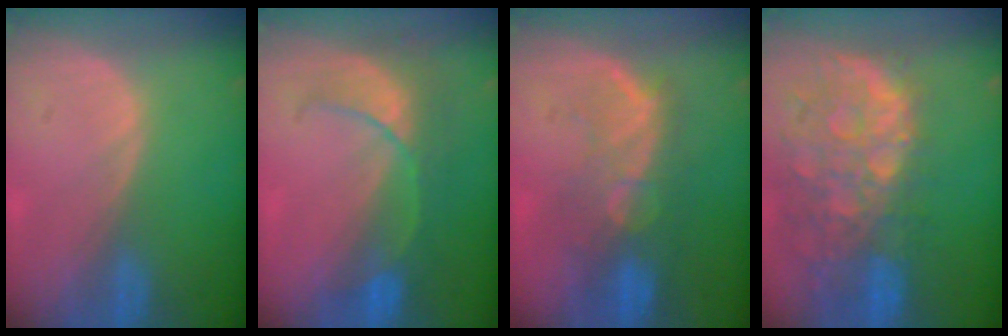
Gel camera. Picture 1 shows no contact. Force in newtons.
{"total": 8.0, "press": 7.3, "slide": 3.3}
{"total": 10.1, "press": 8.6, "slide": 5.4}
{"total": 13.3, "press": 10.9, "slide": 7.6}